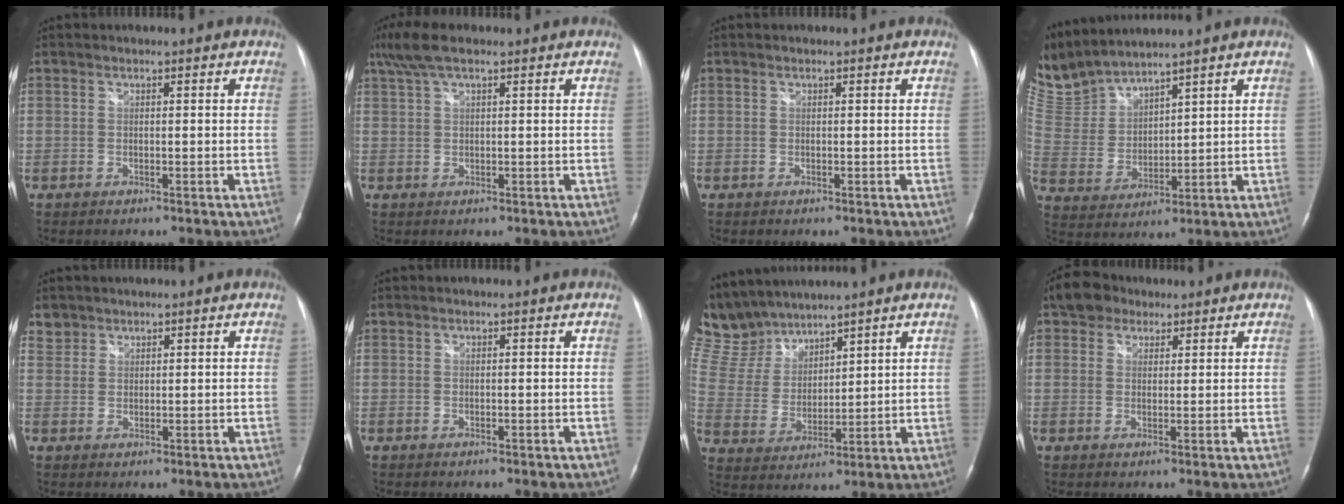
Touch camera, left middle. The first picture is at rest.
{"total": 5.3, "force": [3.6, 1.3, 3.7], "torque": [-0.085, 0.030, 0.069]}
{"total": 0.0}
{"total": 11.7, "force": [11.3, 1.1, 2.7], "torque": [-0.086, 0.009, 0.251]}
{"total": 2.3, "force": [1.8, 1.4, -0.3], "torque": [0.012, 0.007, 0.030]}
{"total": 0.0}
{"total": 10.7, "force": [10.1, 2.9, 2.0], "torque": [-0.065, 0.017, 0.219]}
{"total": 4.6, "force": [3.1, 3.2, 1.3], "torque": [-0.026, 0.022, 0.056]}